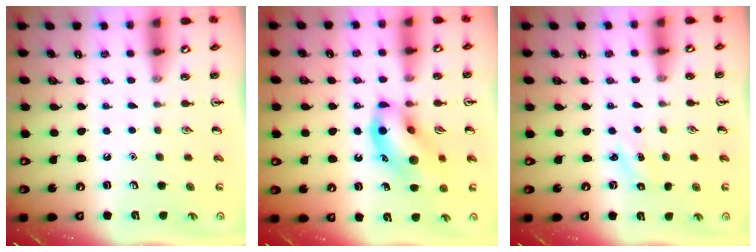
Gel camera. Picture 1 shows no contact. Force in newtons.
{"total": 13.5, "press": 13.3, "slide": 1.8}
{"total": 1.4, "press": 1.3, "slide": 0.6}